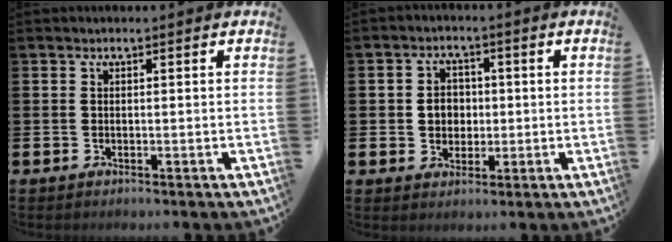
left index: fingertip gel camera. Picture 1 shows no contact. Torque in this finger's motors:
{"motor_torque": [0.37, 0.31, 0.11, 0.06]}